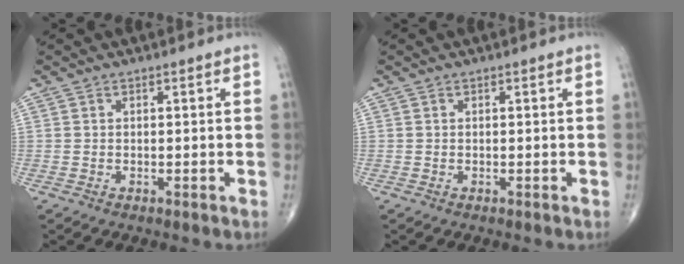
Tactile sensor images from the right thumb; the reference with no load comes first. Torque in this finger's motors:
{"motor_torque": [0.00, 0.00, -0.03, 0.03, 0.00]}